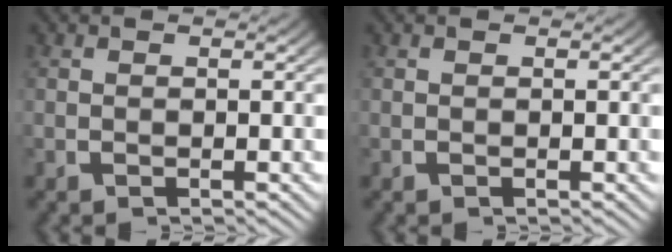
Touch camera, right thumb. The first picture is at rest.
{"total": 0.0}